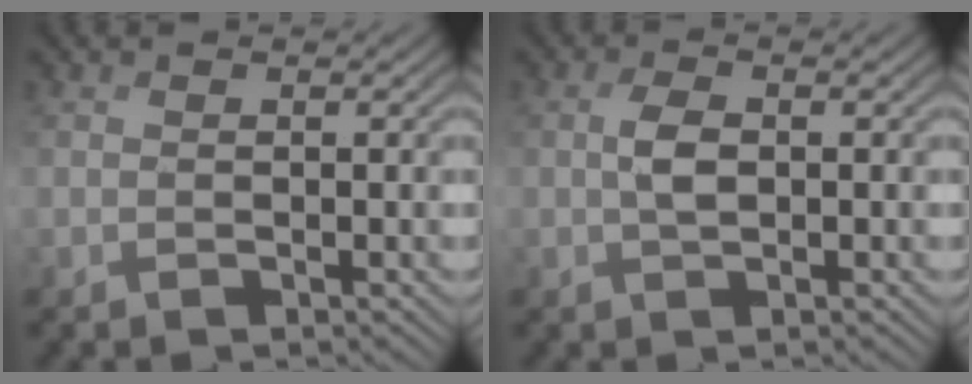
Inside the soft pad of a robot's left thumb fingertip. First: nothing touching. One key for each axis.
{"total": 2.5, "fx": 0.0, "fy": 1.3, "fz": 2.2, "tx": -0.047, "ty": 0.002, "tz": -0.001}